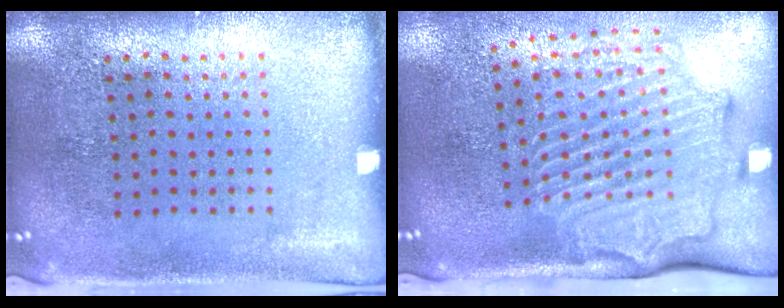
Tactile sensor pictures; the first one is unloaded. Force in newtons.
{"total": 2.9, "press": 2.3, "slide": 1.8}